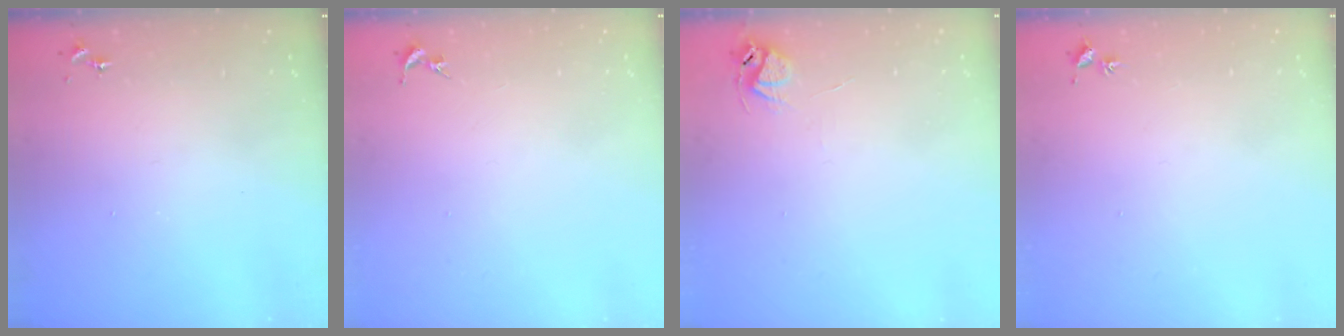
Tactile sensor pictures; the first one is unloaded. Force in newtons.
{"total": 0.0}
{"total": 5.8, "press": 5.7, "slide": 0.6}
{"total": 2.1, "press": 2.1, "slide": 0.2}